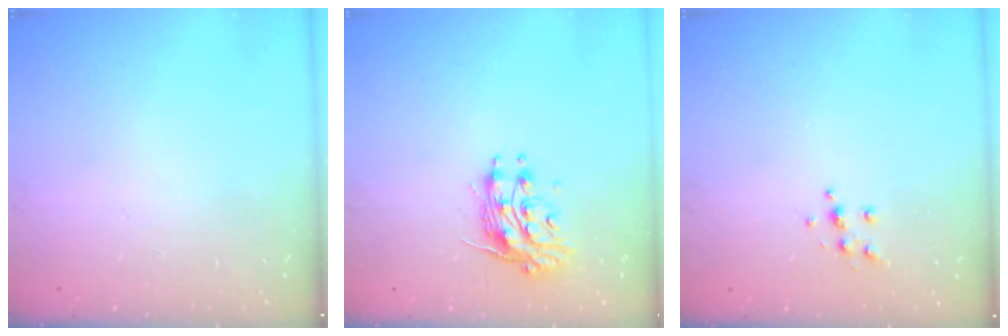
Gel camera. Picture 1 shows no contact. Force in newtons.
{"total": 10.9, "press": 10.9, "slide": 0.5}
{"total": 5.4, "press": 5.3, "slide": 0.4}